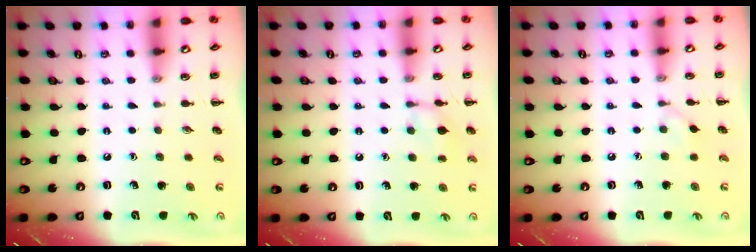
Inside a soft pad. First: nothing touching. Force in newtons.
{"total": 7.8, "press": 7.6, "slide": 1.5}
{"total": 4.5, "press": 4.1, "slide": 1.6}